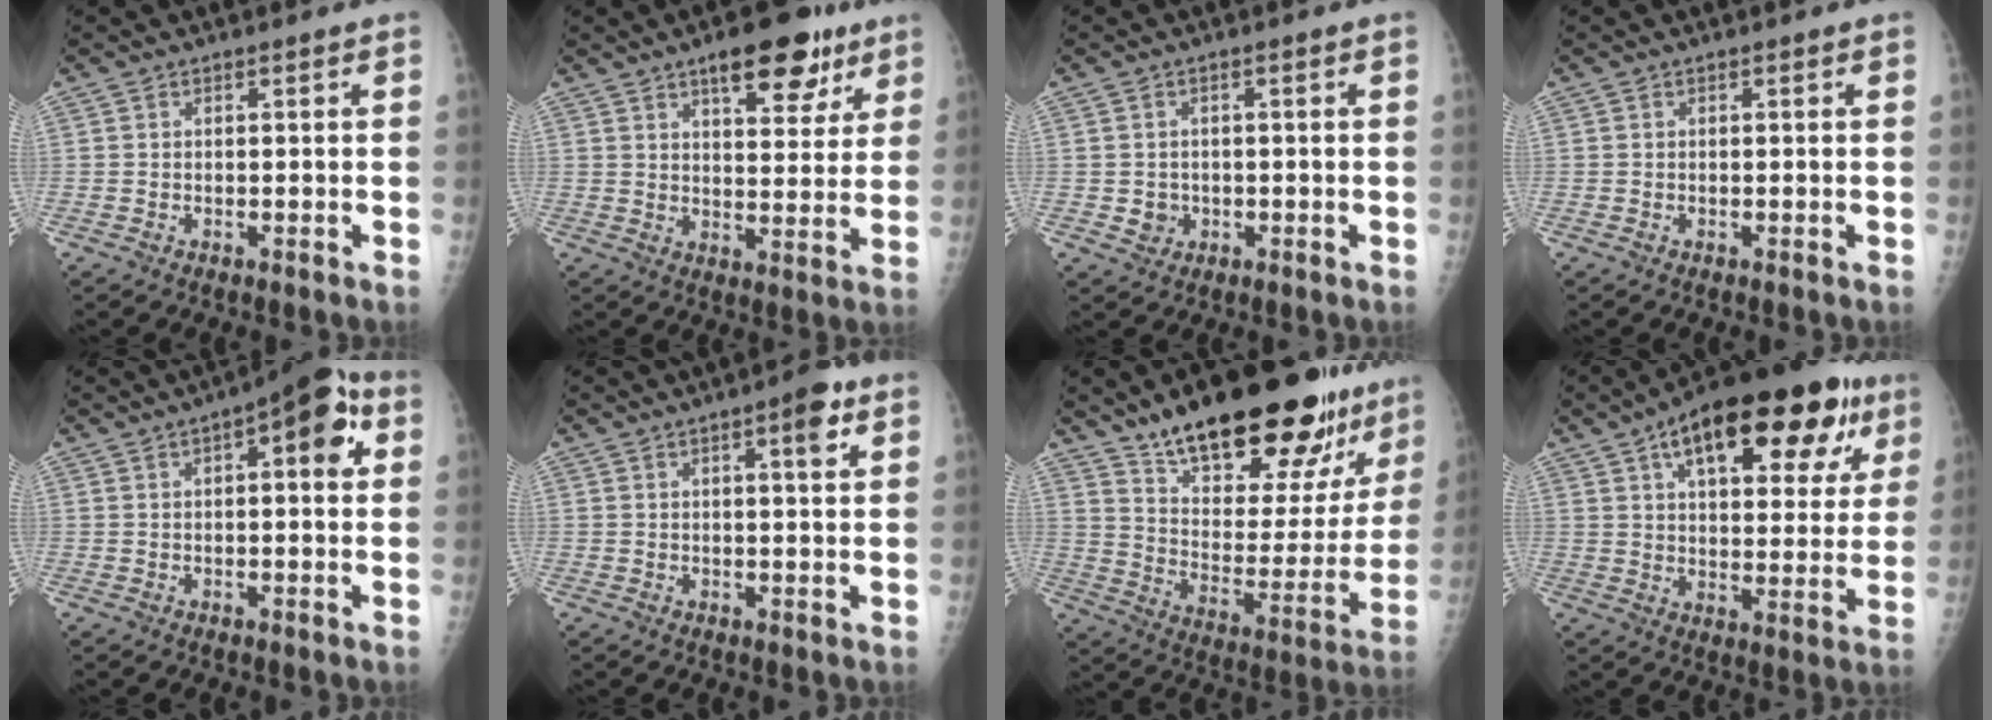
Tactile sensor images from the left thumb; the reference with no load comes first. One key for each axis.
{"total": 11.9, "fx": 7.3, "fy": 5.0, "fz": 7.9, "tx": -0.072, "ty": -0.031, "tz": 0.102}
{"total": 2.4, "fx": -0.5, "fy": 2.3, "fz": 0.5, "tx": 0.004, "ty": 0.003, "tz": -0.002}
{"total": 0.0}
{"total": 10.2, "fx": 3.2, "fy": 3.8, "fz": 8.9, "tx": -0.098, "ty": 0.016, "tz": 0.033}
{"total": 5.0, "fx": 2.4, "fy": 1.3, "fz": 4.2, "tx": -0.052, "ty": -0.006, "tz": 0.028}
{"total": 28.5, "fx": 20.3, "fy": 10.3, "fz": 17.1, "tx": -0.211, "ty": -0.086, "tz": 0.305}
{"total": 24.3, "fx": 12.1, "fy": 10.7, "fz": 18.2, "tx": -0.239, "ty": 0.000, "tz": 0.173}